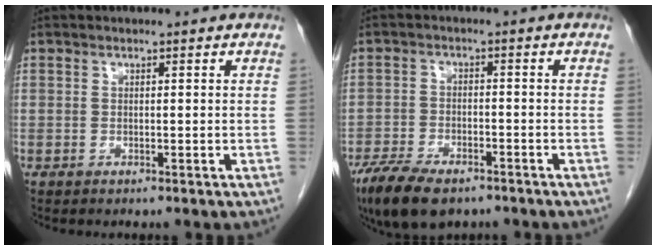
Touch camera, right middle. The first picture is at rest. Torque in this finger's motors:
{"motor_torque": [1.17, -0.97, 0.26, 0.10]}